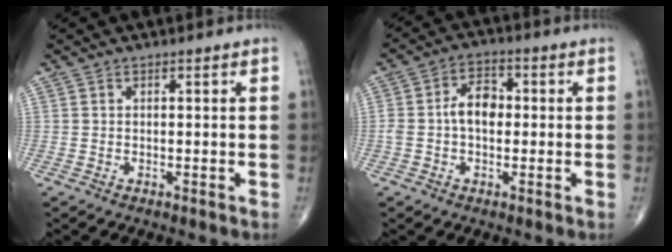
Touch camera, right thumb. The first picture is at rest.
{"total": 6.2, "force": [-0.1, 4.0, 4.7], "torque": [-0.081, 0.021, -0.009]}